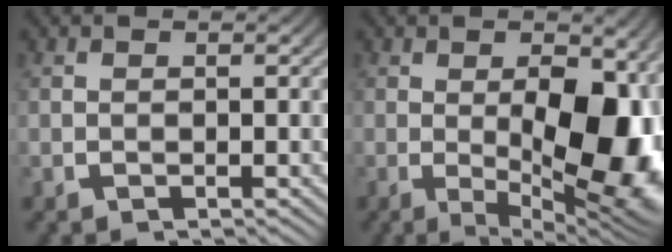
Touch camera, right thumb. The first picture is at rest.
{"total": 13.2, "force": [-1.9, 6.6, 11.3], "torque": [-0.175, -0.041, -0.007]}